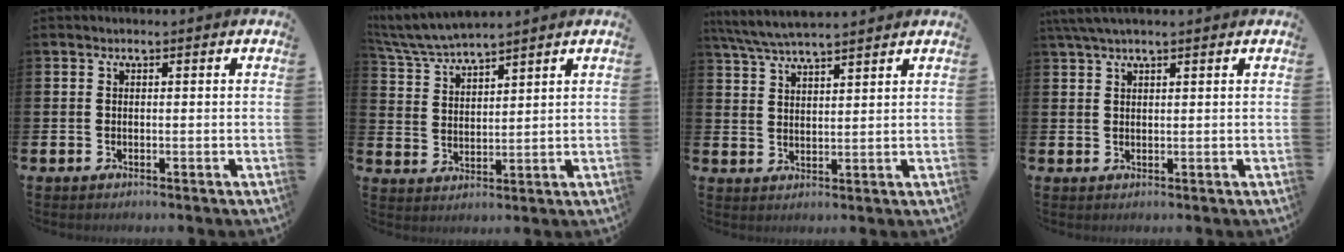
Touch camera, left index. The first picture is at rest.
{"total": 5.9, "force": [5.8, 0.3, 1.1], "torque": [-0.046, -0.032, 0.103]}
{"total": 5.5, "force": [5.2, 0.3, 1.8], "torque": [-0.051, -0.017, 0.095]}
{"total": 2.9, "force": [2.2, 0.4, 1.8], "torque": [-0.041, 0.003, 0.041]}